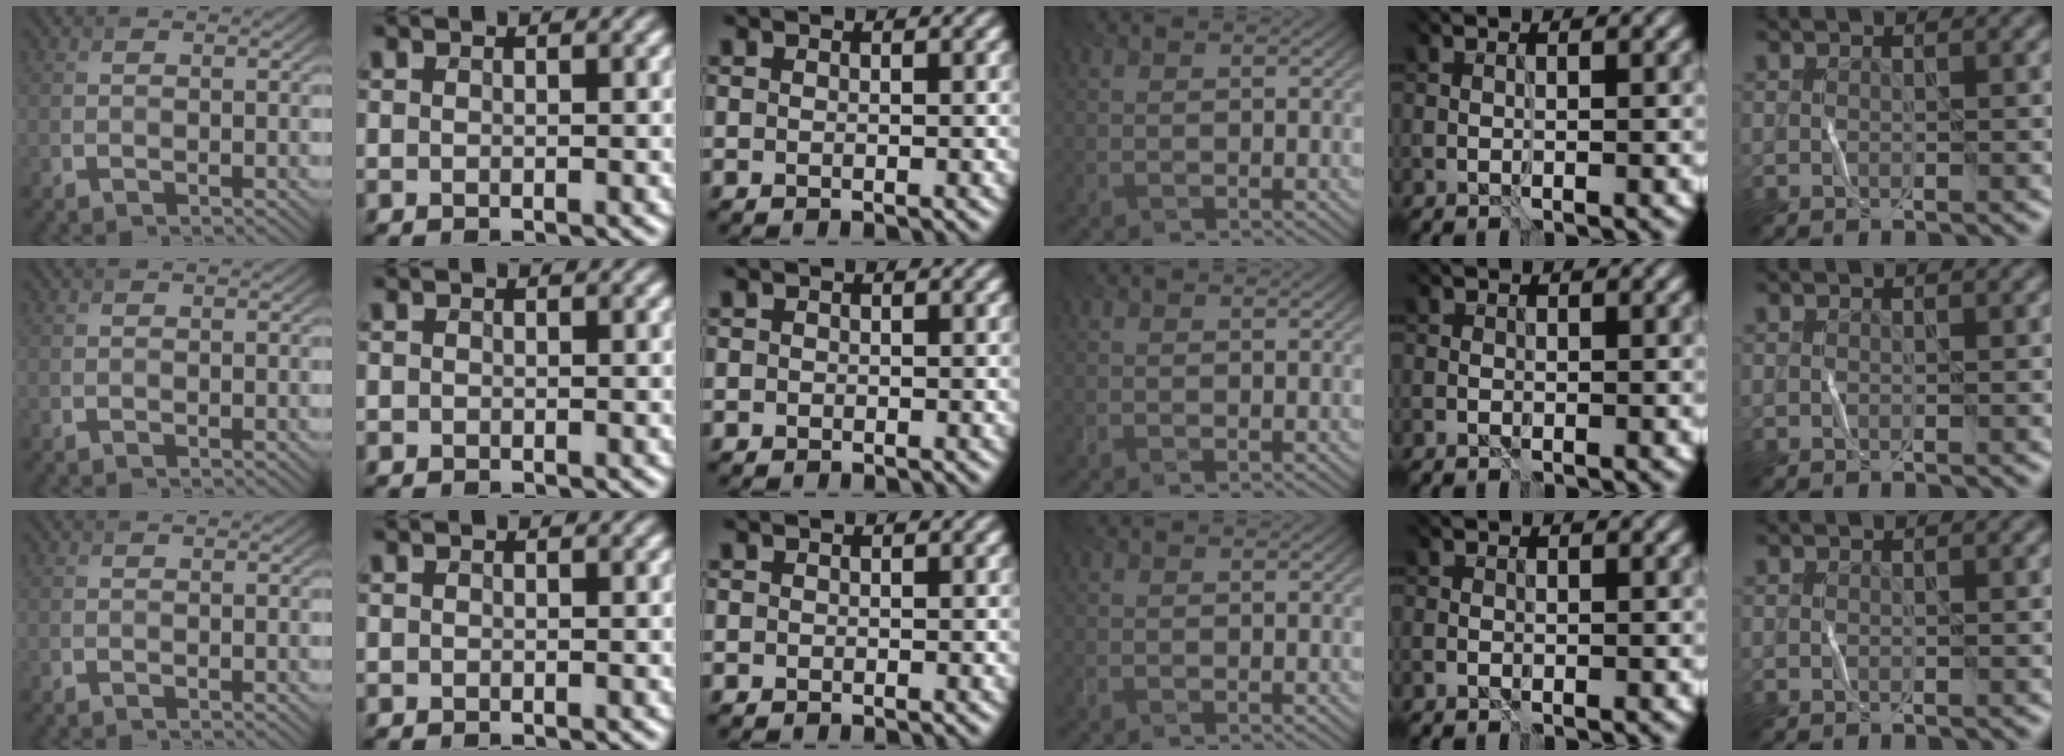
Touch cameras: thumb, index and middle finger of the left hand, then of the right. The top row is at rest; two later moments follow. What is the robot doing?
{"motion": "fold", "object": "bandana"}